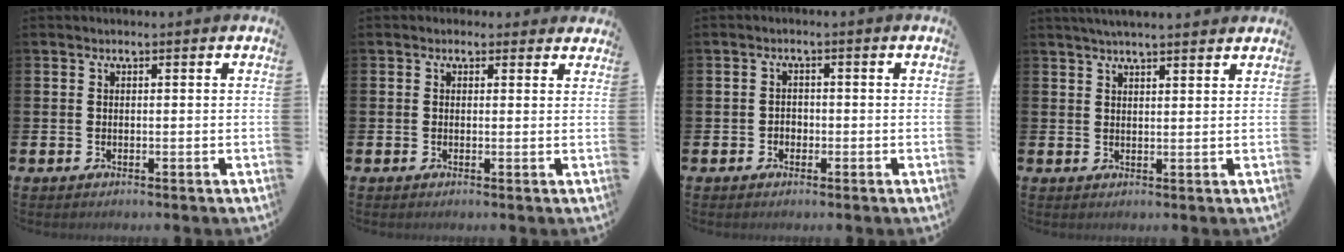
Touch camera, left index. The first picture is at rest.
{"total": 1.0, "force": [0.7, 0.7, 0.1], "torque": [-0.002, 0.007, 0.012]}
{"total": 1.5, "force": [-0.8, 1.2, 0.4], "torque": [-0.008, 0.003, -0.017]}
{"total": 3.1, "force": [3.0, 0.0, 0.8], "torque": [-0.022, -0.007, 0.054]}